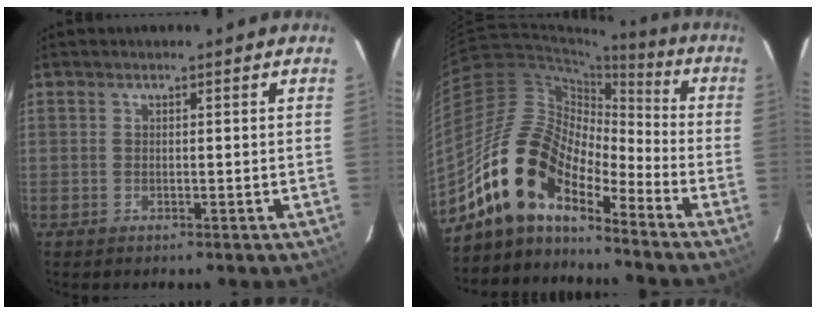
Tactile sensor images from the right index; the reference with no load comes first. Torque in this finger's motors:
{"motor_torque": [1.09, -1.05, 1.05, 0.21]}